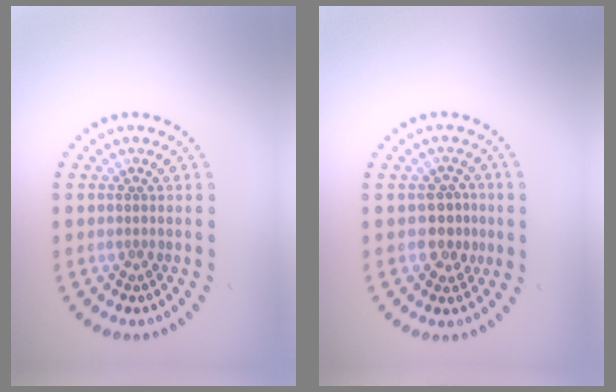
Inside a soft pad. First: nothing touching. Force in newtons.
{"total": 2.5, "press": 2.3, "slide": 0.9}